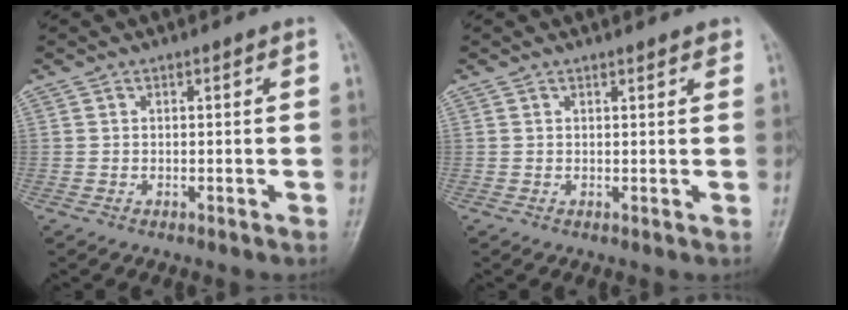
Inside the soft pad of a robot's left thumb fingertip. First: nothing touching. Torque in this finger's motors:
{"motor_torque": [-0.31, -0.08, 0.06, 0.14, 0.01]}